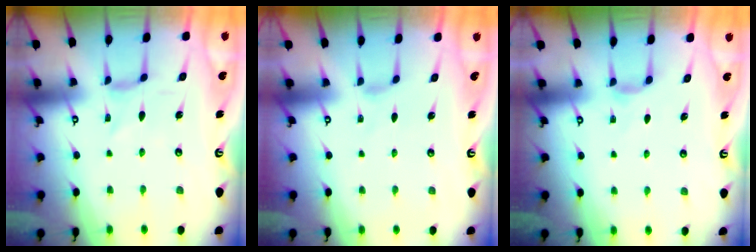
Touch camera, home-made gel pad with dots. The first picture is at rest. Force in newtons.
{"total": 0.9, "press": 0.8, "slide": 0.4}
{"total": 4.7, "press": 4.7, "slide": 0.6}